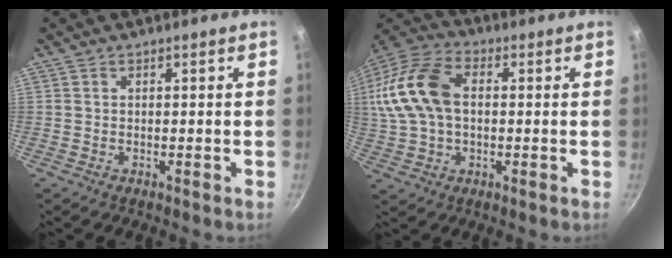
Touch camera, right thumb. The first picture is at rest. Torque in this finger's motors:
{"motor_torque": [1.35, 2.97, 0.54, -0.46, 0.20]}